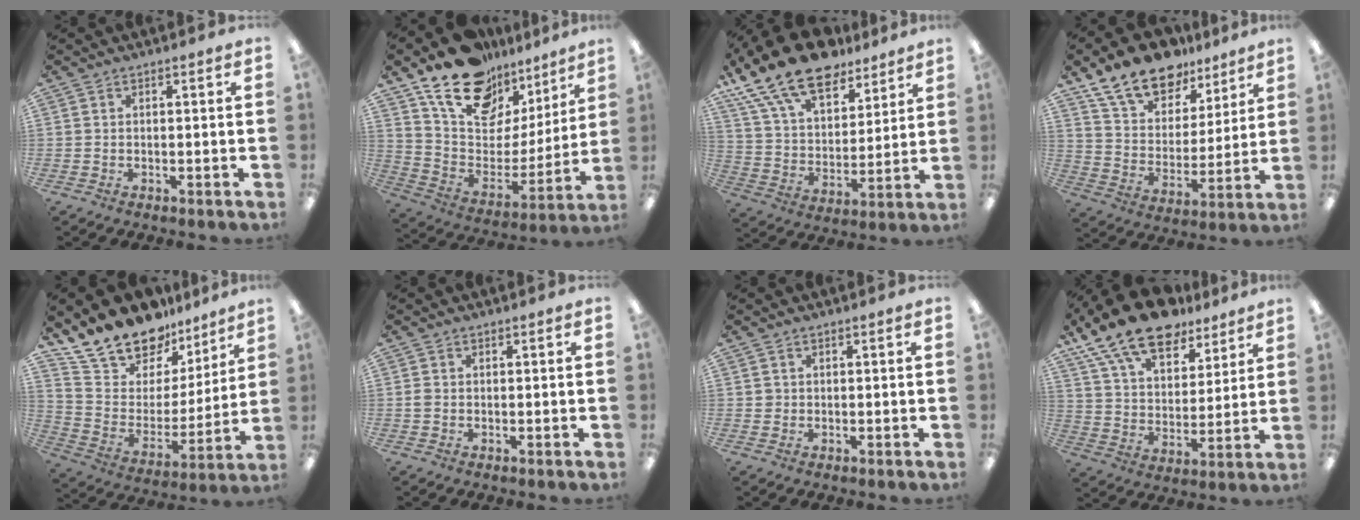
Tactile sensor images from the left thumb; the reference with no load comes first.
{"total": 19.7, "force": [14.0, 10.9, 8.4], "torque": [-0.151, -0.089, 0.256]}
{"total": 19.5, "force": [14.2, 9.2, 9.6], "torque": [-0.189, -0.079, 0.259]}
{"total": 16.2, "force": [12.4, 8.5, 6.1], "torque": [-0.121, -0.072, 0.230]}
{"total": 17.3, "force": [15.6, 7.2, 2.5], "torque": [-0.082, -0.131, 0.290]}
{"total": 1.1, "force": [0.0, 0.9, 0.6], "torque": [-0.010, 0.004, -0.001]}
{"total": 1.1, "force": [0.3, 1.1, 0.1], "torque": [-0.003, 0.005, 0.005]}
{"total": 17.6, "force": [13.1, 8.2, 8.5], "torque": [-0.169, -0.070, 0.236]}